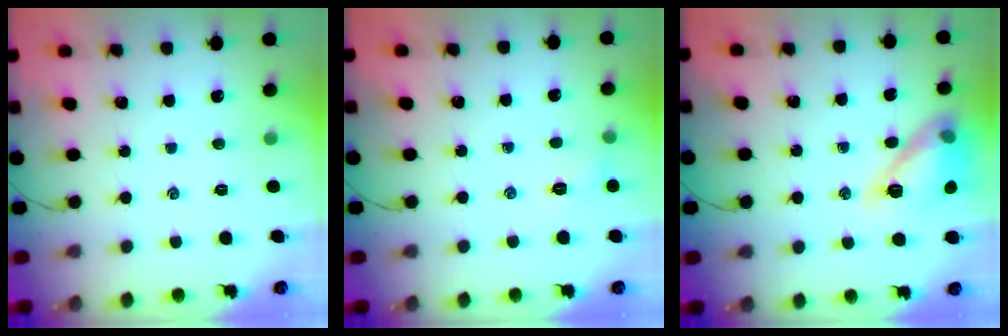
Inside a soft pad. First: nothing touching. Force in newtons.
{"total": 5.3, "press": 5.1, "slide": 1.3}
{"total": 15.3, "press": 15.2, "slide": 1.7}